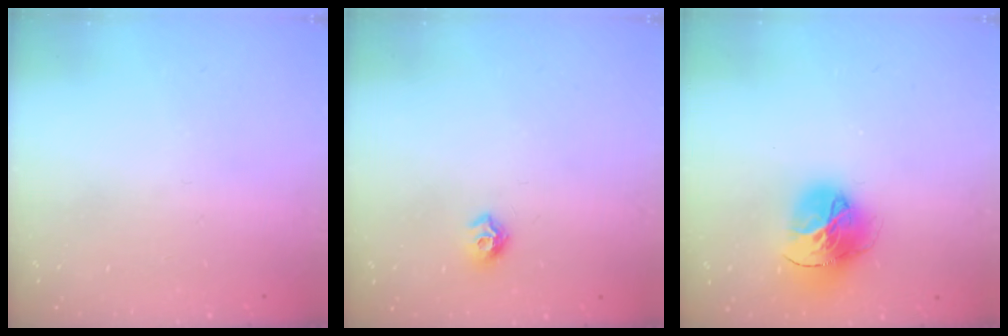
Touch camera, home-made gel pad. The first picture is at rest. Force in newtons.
{"total": 7.2, "press": 7.2, "slide": 0.7}
{"total": 16.7, "press": 16.6, "slide": 1.8}